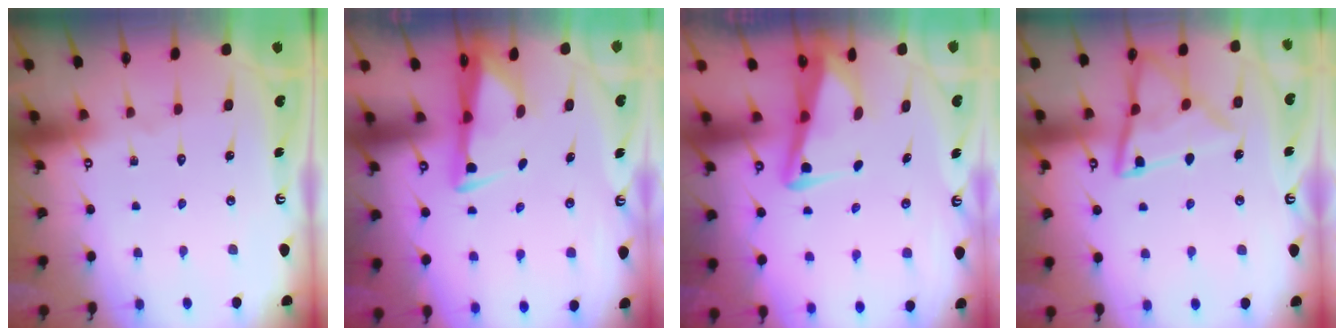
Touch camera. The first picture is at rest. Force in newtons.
{"total": 2.9, "press": 2.8, "slide": 1.0}
{"total": 3.7, "press": 3.5, "slide": 1.0}
{"total": 13.6, "press": 13.6, "slide": 1.2}